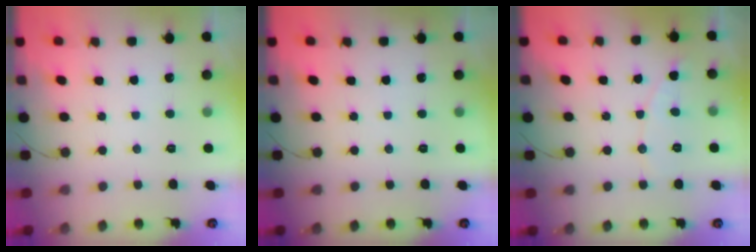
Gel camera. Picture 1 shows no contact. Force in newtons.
{"total": 0.0}
{"total": 4.2, "press": 4.2, "slide": 0.3}